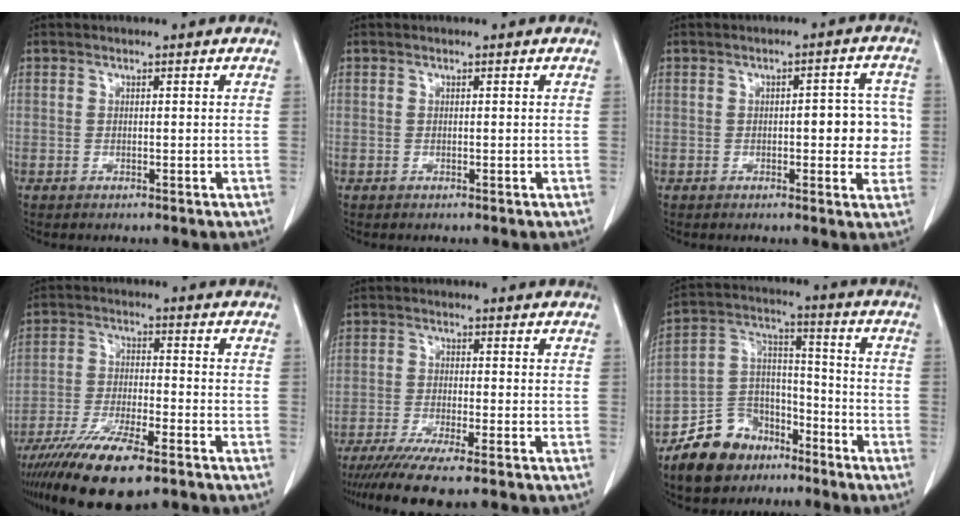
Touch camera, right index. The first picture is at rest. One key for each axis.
{"total": 0.0}
{"total": 6.3, "fx": -0.2, "fy": 2.5, "fz": 5.8, "tx": -0.059, "ty": 0.015, "tz": -0.003}
{"total": 13.8, "fx": -9.8, "fy": 2.7, "fz": 9.4, "tx": -0.179, "ty": -0.034, "tz": -0.169}
{"total": 10.1, "fx": -8.1, "fy": 0.1, "fz": 6.0, "tx": -0.086, "ty": -0.024, "tz": -0.130}
{"total": 11.8, "fx": -8.5, "fy": 7.3, "fz": 3.6, "tx": -0.077, "ty": 0.035, "tz": -0.153}